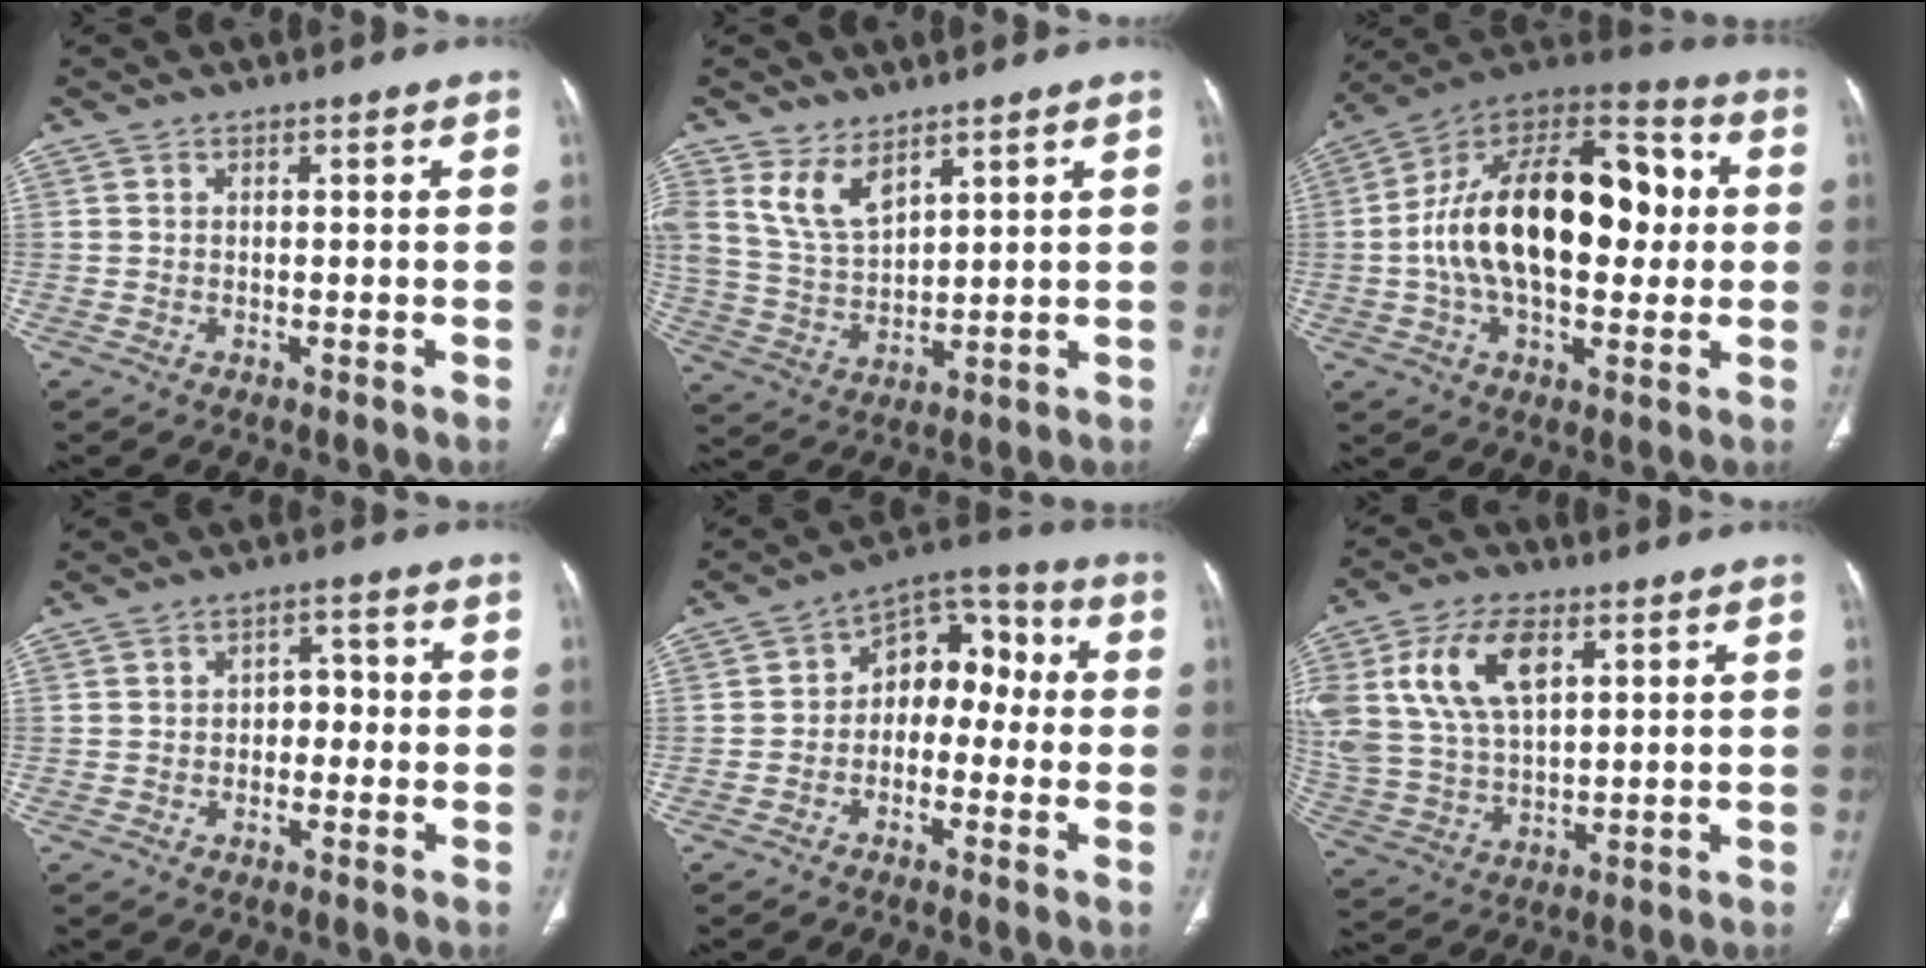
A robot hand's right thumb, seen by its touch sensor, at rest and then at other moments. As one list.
[{"total": 8.1, "force": [5.2, 4.0, 4.8], "torque": [-0.083, -0.030, 0.115]}, {"total": 26.7, "force": [1.3, 14.5, 22.4], "torque": [-0.354, 0.031, 0.014]}, {"total": 3.6, "force": [-0.6, 2.7, 2.4], "torque": [-0.013, 0.017, -0.016]}, {"total": 10.0, "force": [-0.9, 7.1, 6.9], "torque": [-0.057, 0.049, -0.033]}, {"total": 16.0, "force": [6.0, 8.9, 11.9], "torque": [-0.230, -0.007, 0.122]}]